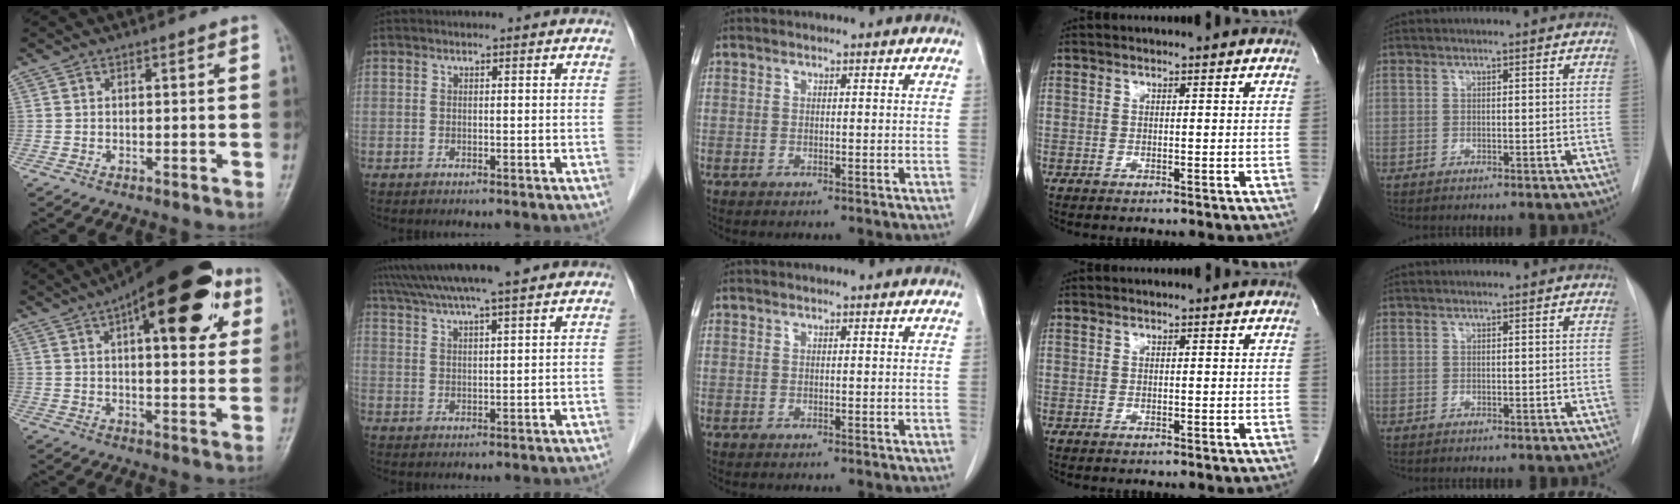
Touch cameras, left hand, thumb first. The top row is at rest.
{"thumb": {"total": 23.0, "force": [10.2, 9.0, 18.5], "torque": [-0.238, -0.002, 0.141]}, "index": {"total": 13.4, "force": [11.5, 0.3, 6.8], "torque": [-0.122, 0.037, 0.170]}}